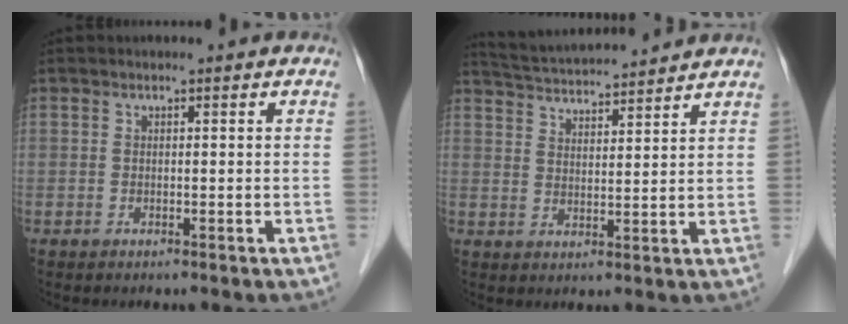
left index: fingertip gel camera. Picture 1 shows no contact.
{"total": 11.8, "force": [11.2, 0.2, 3.7], "torque": [-0.076, 0.024, 0.175]}